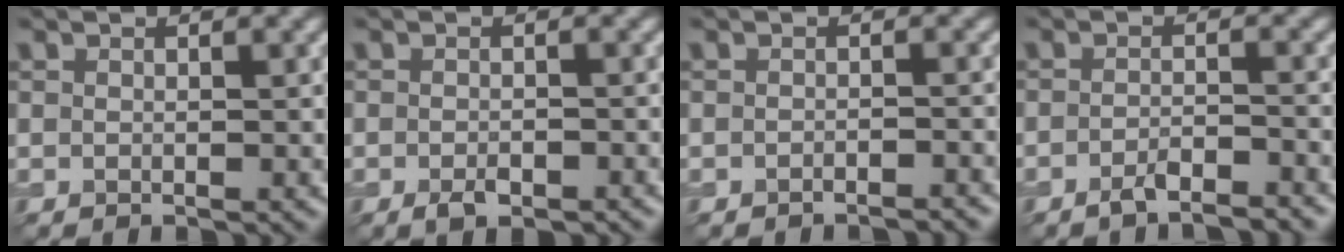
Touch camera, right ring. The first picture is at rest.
{"total": 2.1, "force": [-1.2, 0.9, 1.4], "torque": [-0.025, -0.004, -0.022]}
{"total": 1.5, "force": [-1.4, 0.2, 0.4], "torque": [-0.002, 0.002, -0.020]}
{"total": 2.8, "force": [-2.3, 0.6, 1.6], "torque": [-0.023, 0.002, -0.044]}